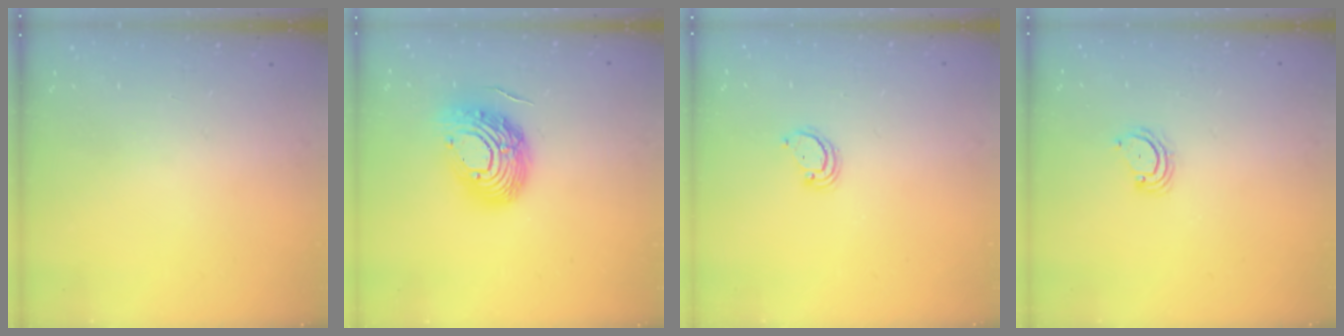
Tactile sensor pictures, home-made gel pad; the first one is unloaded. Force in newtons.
{"total": 16.5, "press": 16.4, "slide": 1.4}
{"total": 2.8, "press": 2.8, "slide": 0.2}
{"total": 2.3, "press": 2.3, "slide": 0.2}